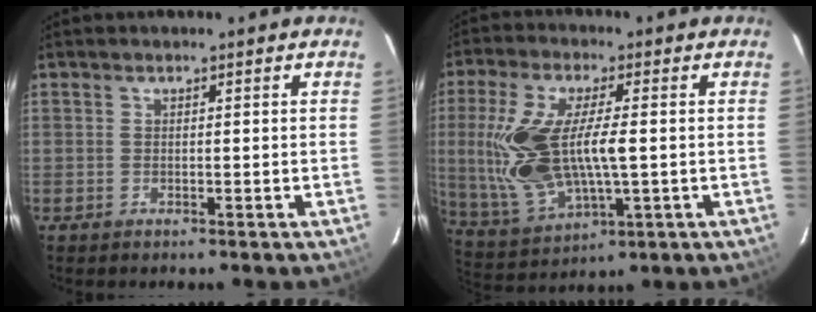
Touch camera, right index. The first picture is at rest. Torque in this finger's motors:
{"motor_torque": [0.57, -0.08, 1.05, 0.21]}